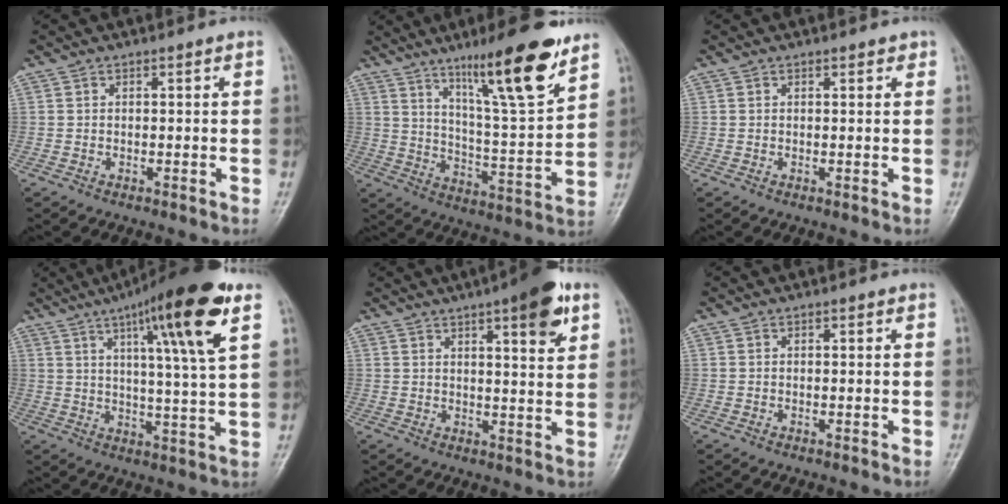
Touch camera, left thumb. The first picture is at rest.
{"total": 18.0, "force": [11.6, 2.7, 13.5], "torque": [-0.193, -0.070, 0.192]}
{"total": 1.0, "force": [0.8, 0.5, 0.4], "torque": [0.001, -0.004, 0.006]}
{"total": 17.6, "force": [8.7, 1.9, 15.2], "torque": [-0.227, -0.028, 0.127]}
{"total": 10.4, "force": [5.6, 2.5, 8.4], "torque": [-0.100, -0.023, 0.071]}
{"total": 0.5, "force": [0.4, 0.3, 0.2], "torque": [-0.005, -0.002, 0.003]}